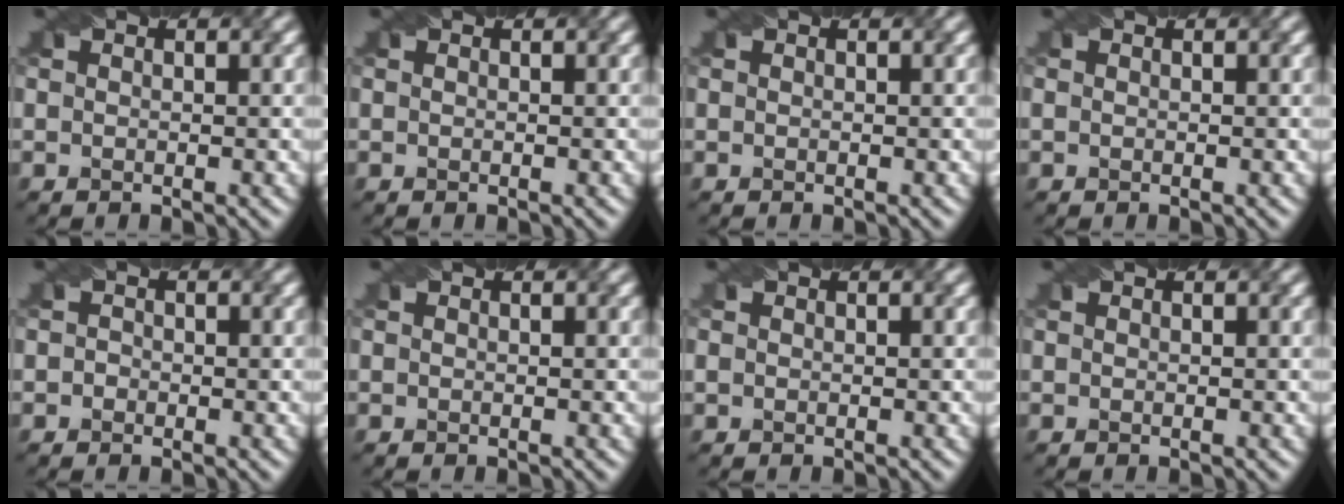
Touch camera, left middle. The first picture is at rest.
{"total": 0.0}
{"total": 0.0}
{"total": 0.0}
{"total": 0.6, "force": [-0.3, 0.5, 0.2], "torque": [0.007, 0.008, -0.012]}
{"total": 0.0}
{"total": 0.8, "force": [0.1, 0.7, 0.4], "torque": [-0.007, 0.008, -0.001]}
{"total": 0.0}